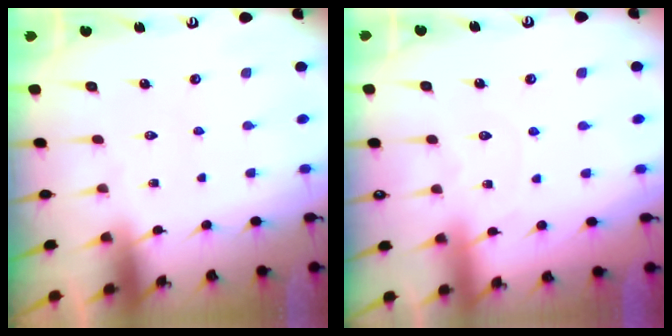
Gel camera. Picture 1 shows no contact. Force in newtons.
{"total": 3.7, "press": 3.7, "slide": 0.4}